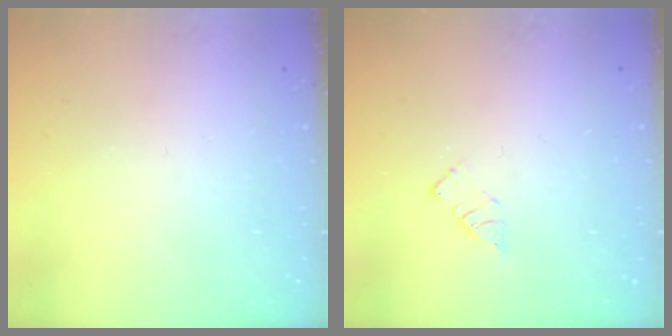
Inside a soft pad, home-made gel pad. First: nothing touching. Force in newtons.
{"total": 3.4, "press": 3.4, "slide": 0.2}